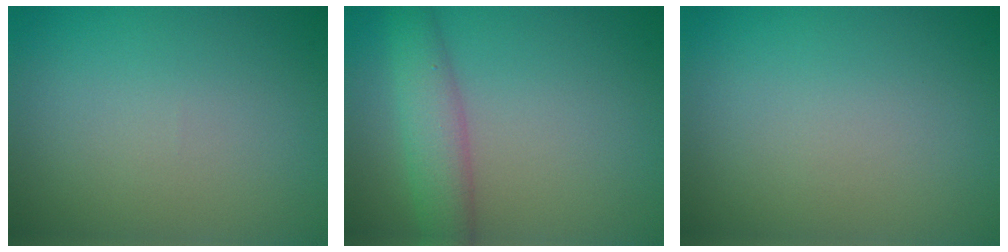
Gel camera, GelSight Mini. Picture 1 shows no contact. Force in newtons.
{"total": 4.0, "press": 4.0, "slide": 0.1}
{"total": 0.0}